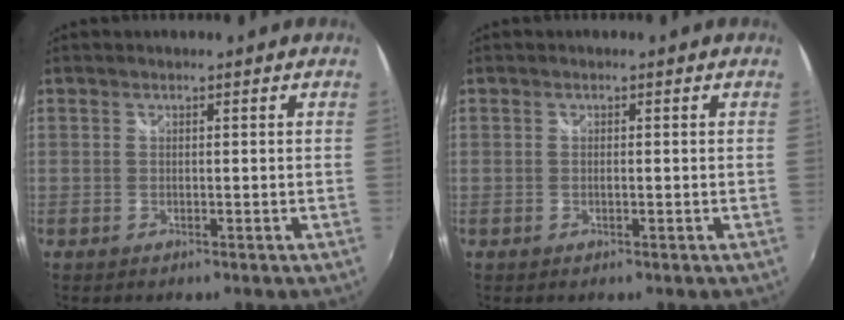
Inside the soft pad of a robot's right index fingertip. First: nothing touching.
{"total": 0.6, "force": [-0.1, 0.0, 0.6], "torque": [-0.013, 0.000, -0.003]}